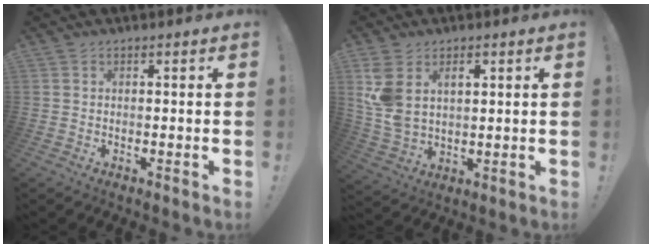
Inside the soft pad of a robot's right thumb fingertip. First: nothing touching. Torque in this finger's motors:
{"motor_torque": [1.04, 2.55, 1.34, 0.30, 0.08]}